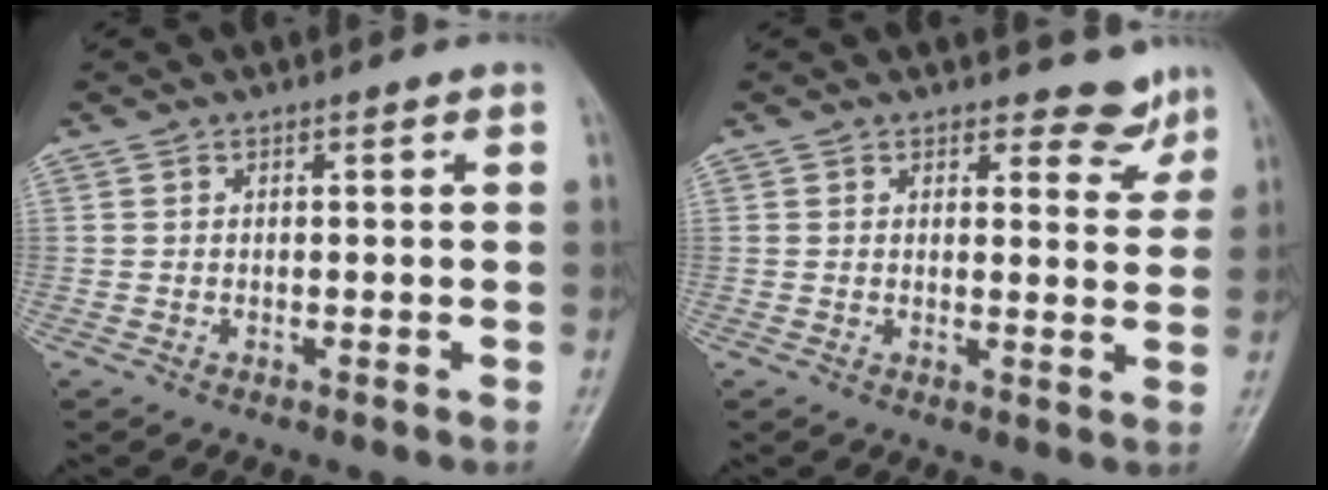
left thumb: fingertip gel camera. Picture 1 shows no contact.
{"total": 4.7, "force": [4.1, 2.2, 0.6], "torque": [0.018, -0.035, 0.042]}